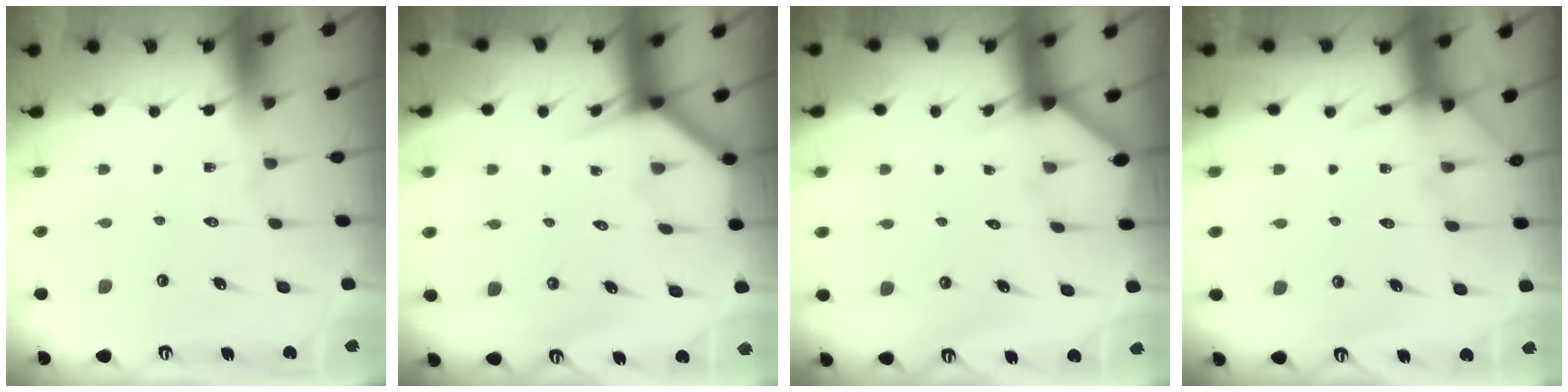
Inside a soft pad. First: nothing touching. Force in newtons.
{"total": 3.7, "press": 3.7, "slide": 0.3}
{"total": 2.2, "press": 2.2, "slide": 0.4}
{"total": 6.2, "press": 6.2, "slide": 0.7}